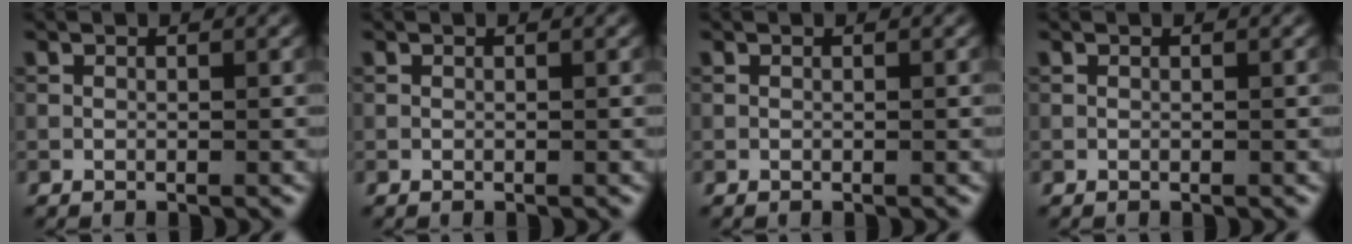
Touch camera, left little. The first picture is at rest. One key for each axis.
{"total": 0.0}
{"total": 0.0}
{"total": 0.0}